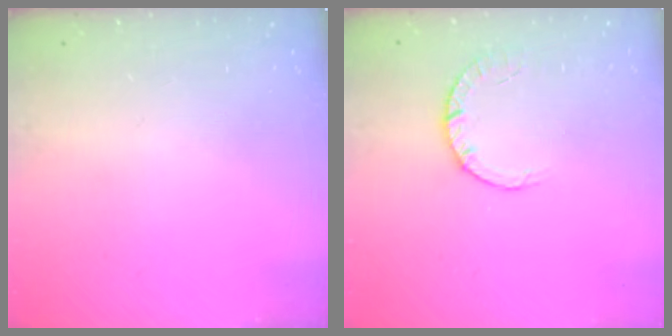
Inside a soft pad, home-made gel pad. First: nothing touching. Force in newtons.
{"total": 2.8, "press": 2.8, "slide": 0.4}